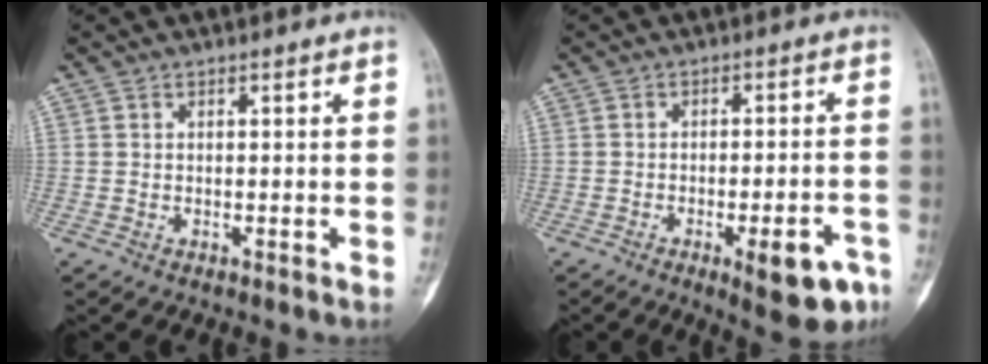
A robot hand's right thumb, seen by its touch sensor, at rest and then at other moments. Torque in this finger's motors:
{"motor_torque": [1.08, 0.84, 1.06, -0.58, 0.21]}